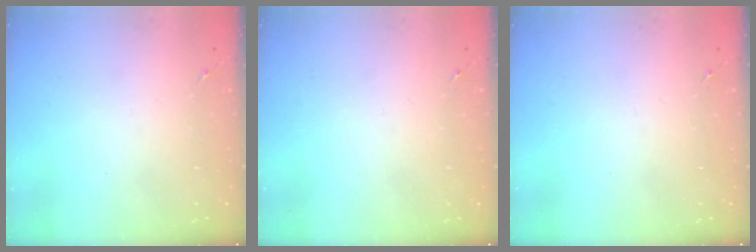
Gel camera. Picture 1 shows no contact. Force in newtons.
{"total": 0.0}
{"total": 0.0}